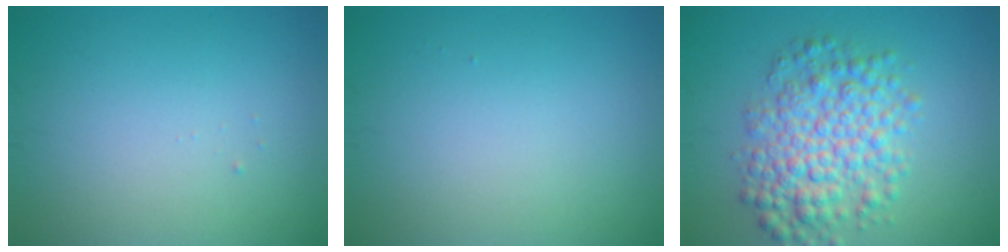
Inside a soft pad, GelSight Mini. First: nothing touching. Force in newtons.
{"total": 0.0}
{"total": 6.5, "press": 6.5, "slide": 0.1}